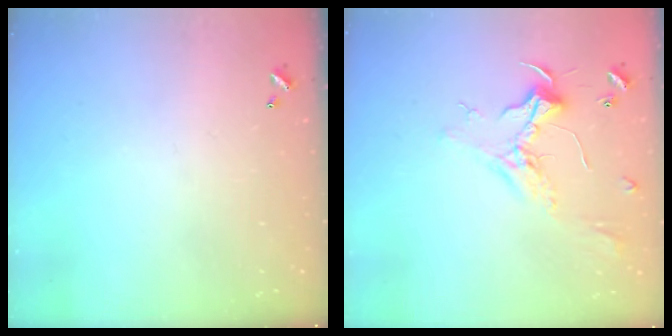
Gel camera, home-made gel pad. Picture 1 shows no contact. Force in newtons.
{"total": 2.5, "press": 2.3, "slide": 0.8}